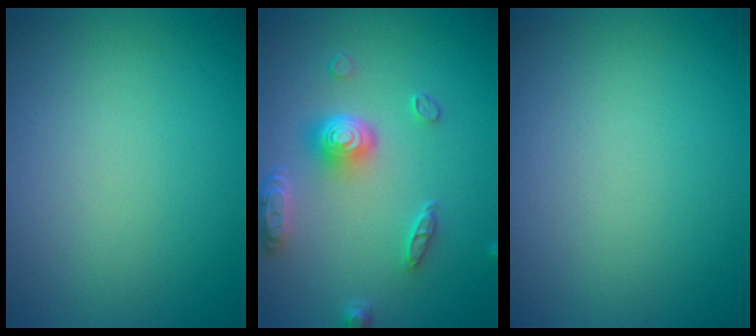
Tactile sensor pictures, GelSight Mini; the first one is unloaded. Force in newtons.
{"total": 4.9, "press": 3.7, "slide": 3.1}
{"total": 0.0}